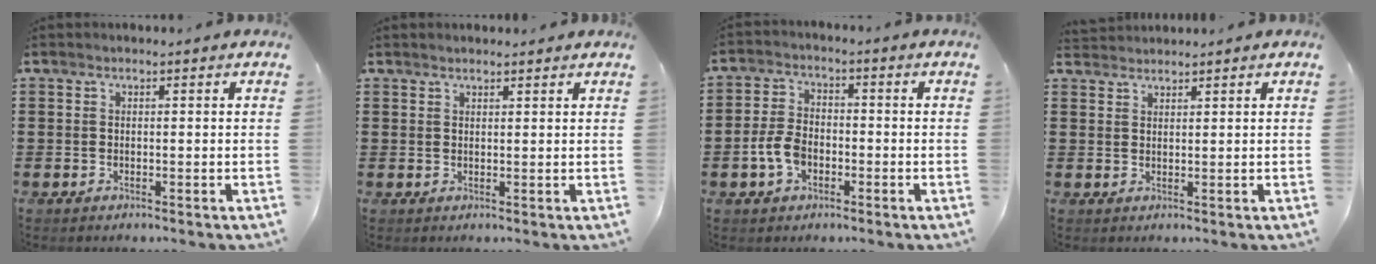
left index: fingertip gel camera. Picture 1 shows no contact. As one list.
[{"total": 1.1, "force": [1.0, 0.1, 0.3], "torque": [-0.007, -0.001, 0.020]}, {"total": 5.4, "force": [-1.9, 3.3, 3.8], "torque": [-0.101, -0.003, -0.042]}, {"total": 1.6, "force": [1.6, 0.3, -0.1], "torque": [-0.004, 0.001, 0.032]}]